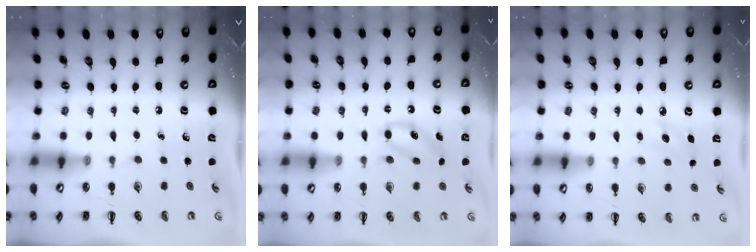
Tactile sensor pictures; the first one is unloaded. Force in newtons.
{"total": 5.8, "press": 5.5, "slide": 1.7}
{"total": 6.5, "press": 6.3, "slide": 1.7}